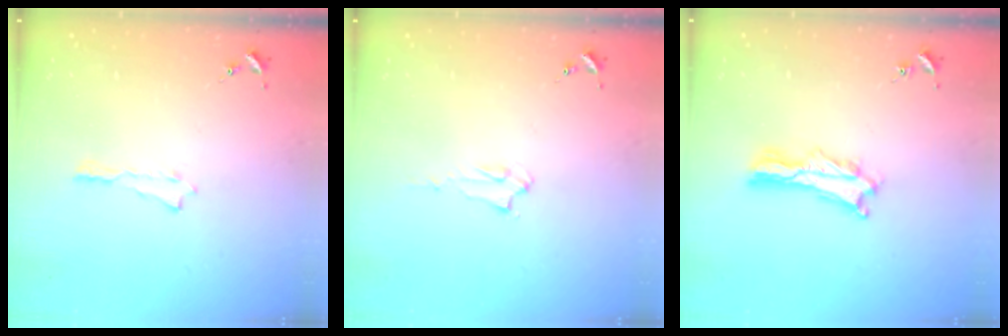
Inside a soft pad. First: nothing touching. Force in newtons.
{"total": 2.0, "press": 2.0, "slide": 0.2}
{"total": 2.1, "press": 2.1, "slide": 0.3}